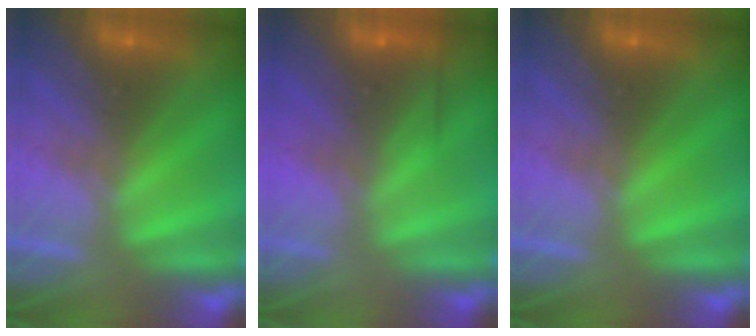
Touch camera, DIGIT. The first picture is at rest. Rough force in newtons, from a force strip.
{"total": 2.6}
{"total": 0.0}